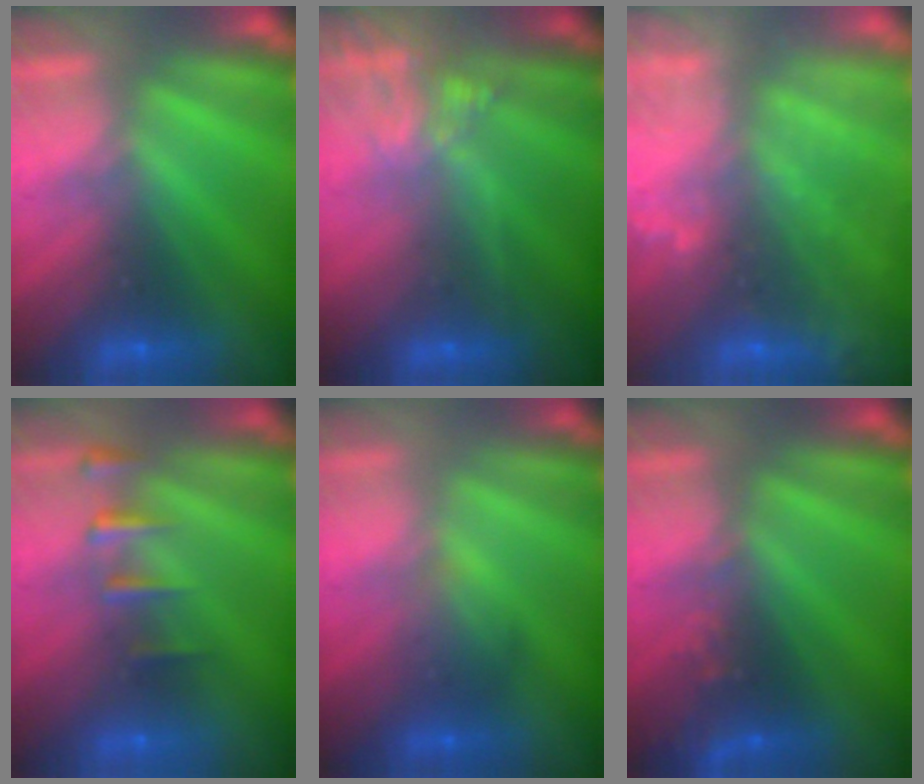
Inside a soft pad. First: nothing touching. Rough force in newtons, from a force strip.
{"total": 9.6}
{"total": 8.3}
{"total": 2.3}
{"total": 1.9}
{"total": 2.4}